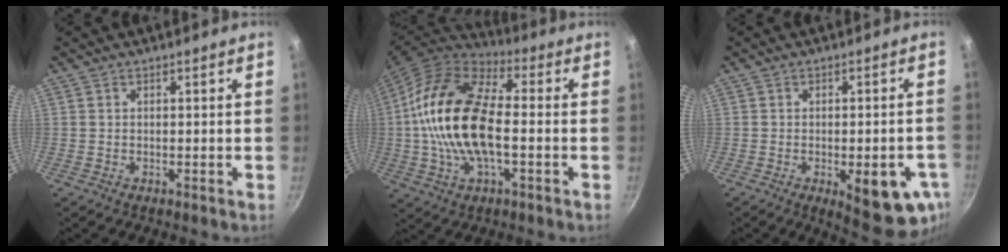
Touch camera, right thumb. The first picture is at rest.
{"total": 20.1, "force": [-0.8, 10.1, 17.4], "torque": [-0.321, 0.031, -0.026]}
{"total": 12.9, "force": [-4.3, 4.7, 11.2], "torque": [-0.102, 0.002, -0.046]}